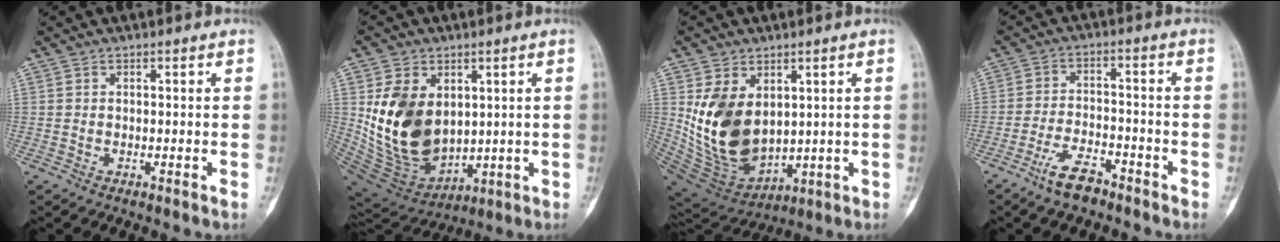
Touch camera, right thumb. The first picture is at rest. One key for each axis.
{"total": 17.9, "fx": 2.4, "fy": 12.7, "fz": 12.4, "tx": -0.194, "ty": -0.022, "tz": 0.076}
{"total": 16.4, "fx": 2.5, "fy": 11.1, "fz": 11.8, "tx": -0.184, "ty": -0.023, "tz": 0.079}
{"total": 7.3, "fx": -5.4, "fy": 2.9, "fz": 4.0, "tx": -0.071, "ty": 0.029, "tz": -0.101}